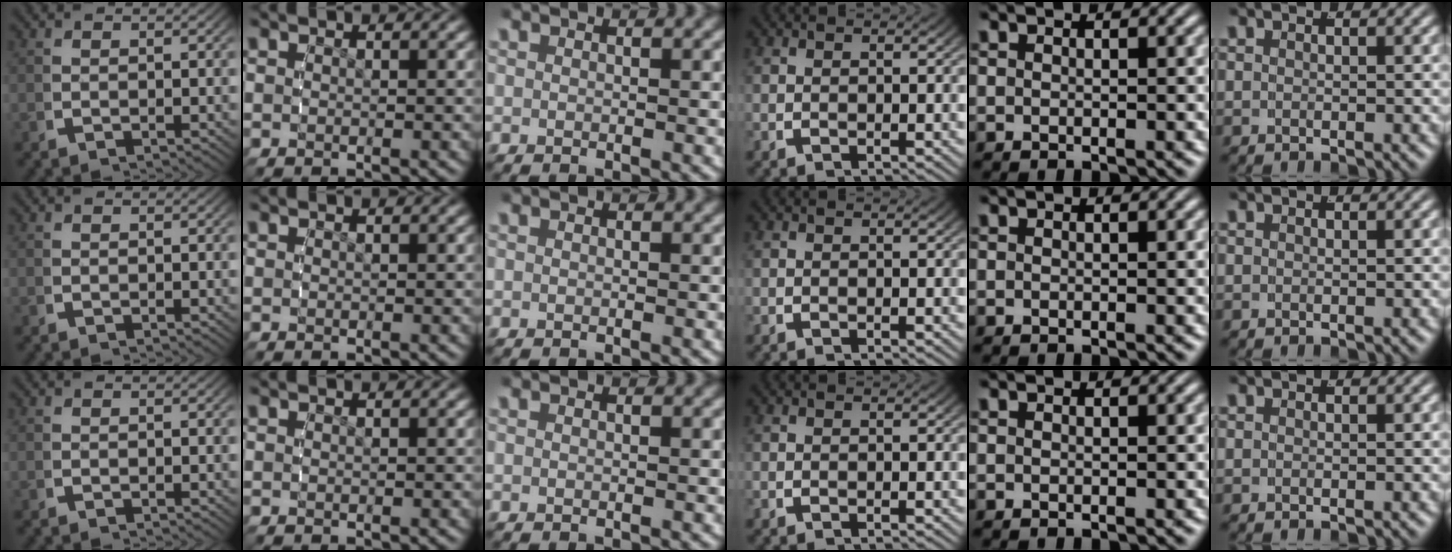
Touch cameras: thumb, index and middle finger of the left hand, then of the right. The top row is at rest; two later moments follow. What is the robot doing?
{"motion": "reach", "object": "paper plate"}